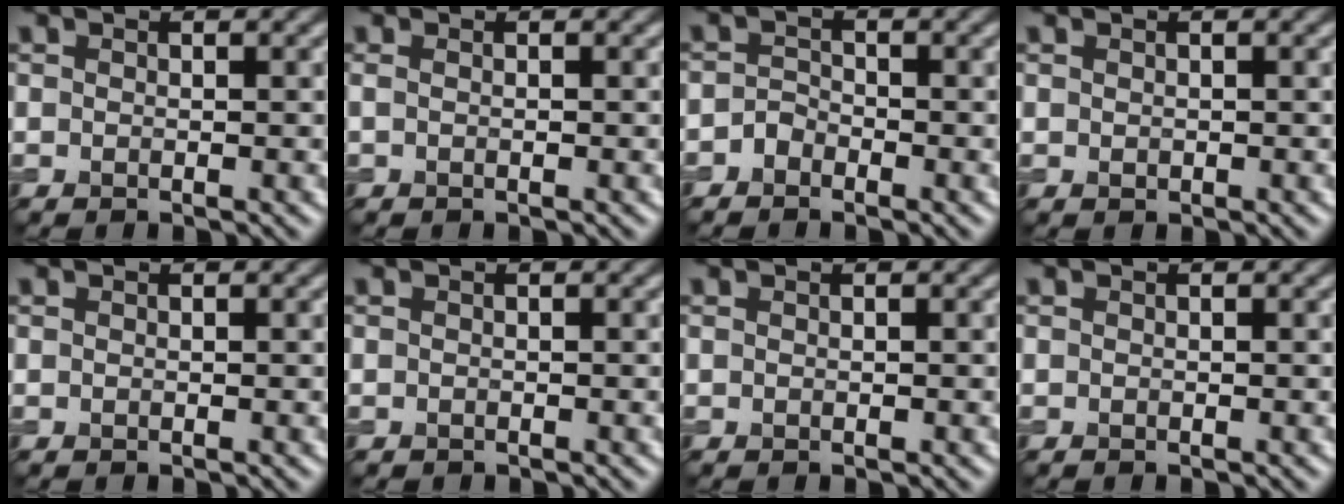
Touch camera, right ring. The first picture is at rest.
{"total": 0.6, "force": [0.0, 0.2, 0.6], "torque": [-0.011, 0.000, -0.001]}
{"total": 1.3, "force": [-1.0, 0.8, 0.3], "torque": [-0.005, 0.008, -0.021]}
{"total": 0.0}
{"total": 0.0}
{"total": 0.0}
{"total": 0.0}
{"total": 0.0}